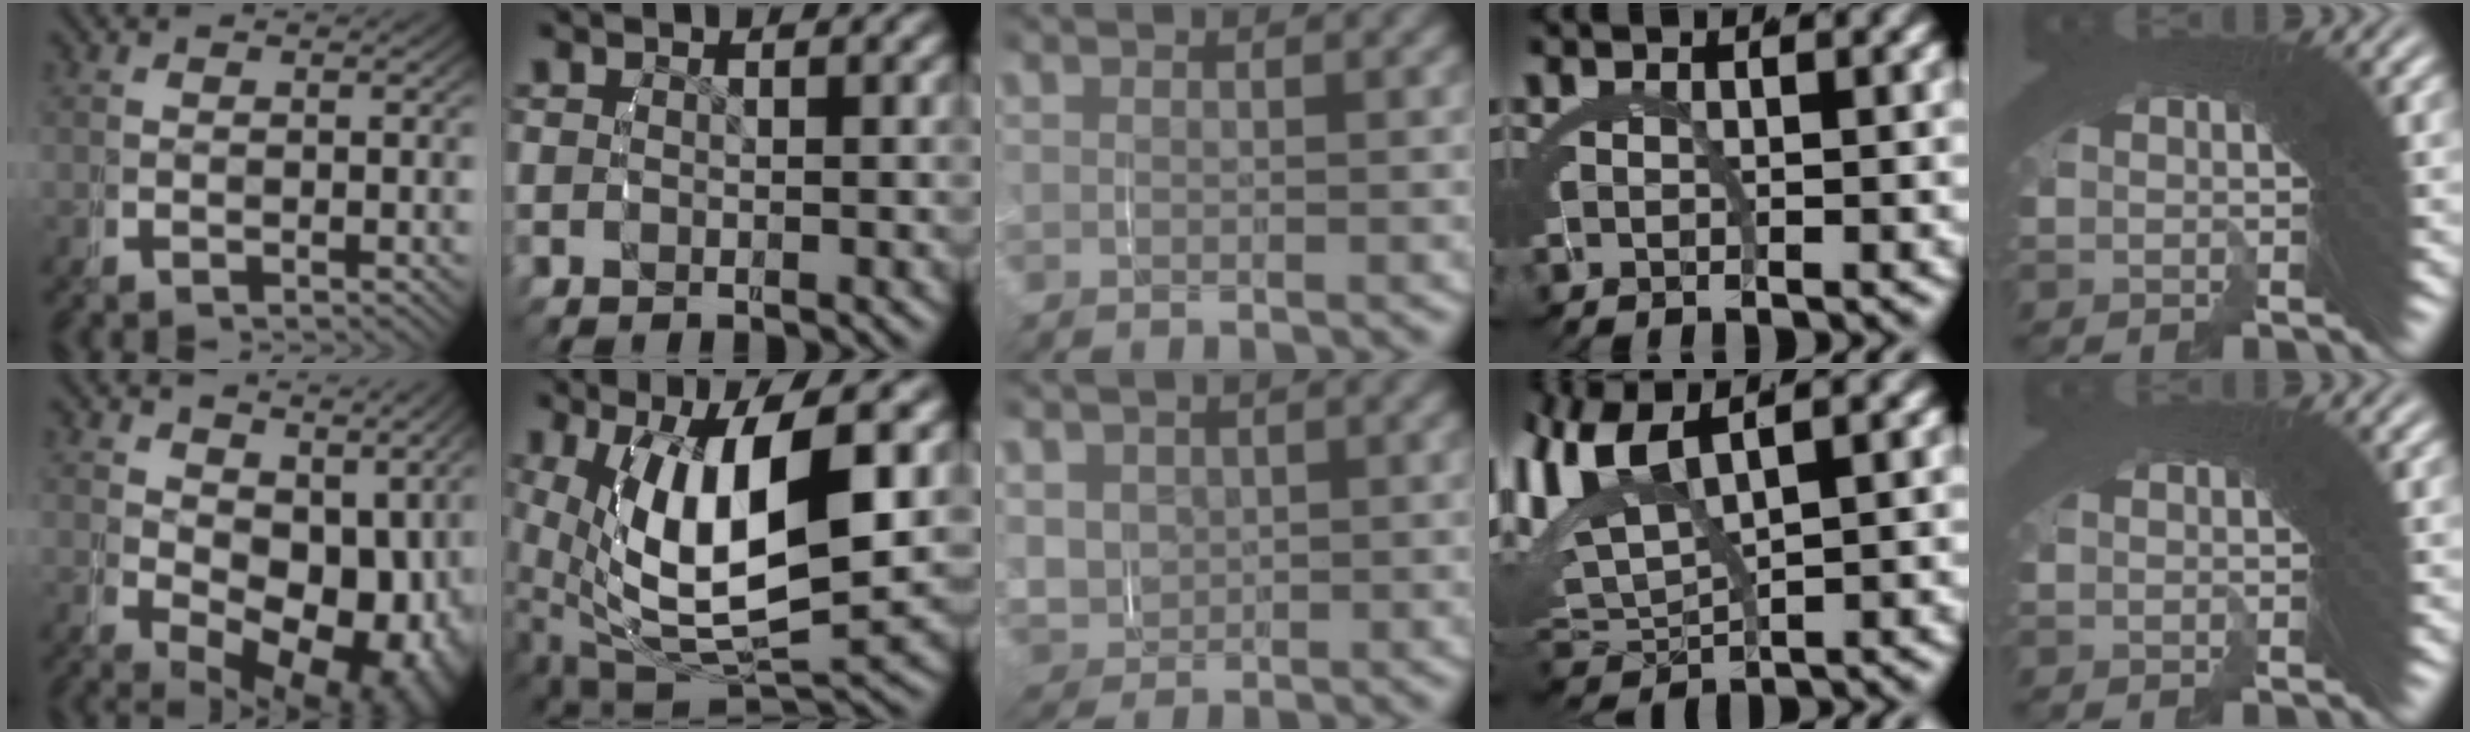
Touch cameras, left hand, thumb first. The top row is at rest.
{"thumb": {"total": 10.7, "force": [-0.7, 7.0, 8.0], "torque": [-0.114, -0.042, 0.014]}, "index": {"total": 13.8, "force": [-1.3, 7.9, 11.3], "torque": [-0.216, -0.038, 0.007]}, "middle": {"total": 5.6, "force": [0.2, 5.3, 1.8], "torque": [-0.080, -0.026, 0.010]}, "ring": {"total": 7.9, "force": [1.5, 5.7, 5.3], "torque": [-0.151, -0.019, 0.033]}, "little": {"total": 1.0, "force": [-0.3, -0.6, -0.8], "torque": [0.014, -0.001, -0.004]}}